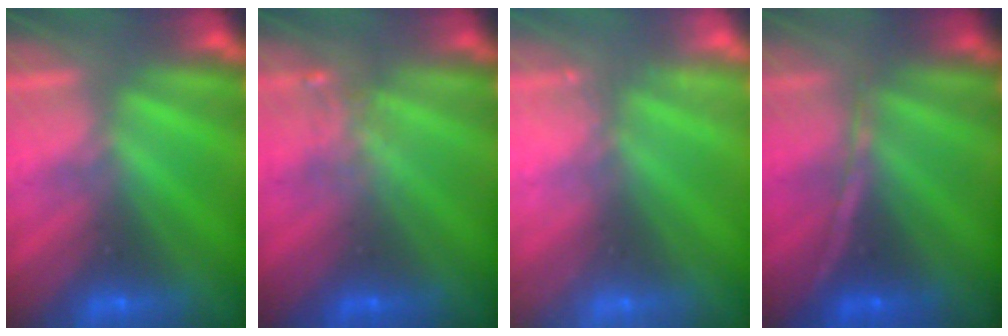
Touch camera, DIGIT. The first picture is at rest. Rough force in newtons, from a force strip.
{"total": 2.2}
{"total": 2.6}
{"total": 1.3}